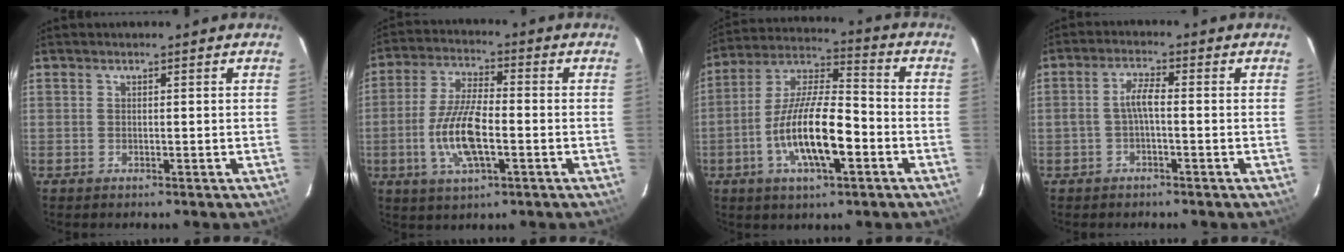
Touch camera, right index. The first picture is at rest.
{"total": 11.4, "force": [-3.0, 3.7, 10.4], "torque": [-0.213, -0.003, -0.057]}
{"total": 15.3, "force": [-5.1, 4.7, 13.7], "torque": [-0.265, -0.002, -0.095]}
{"total": 3.3, "force": [-0.8, 0.6, 3.1], "torque": [-0.064, 0.009, -0.016]}